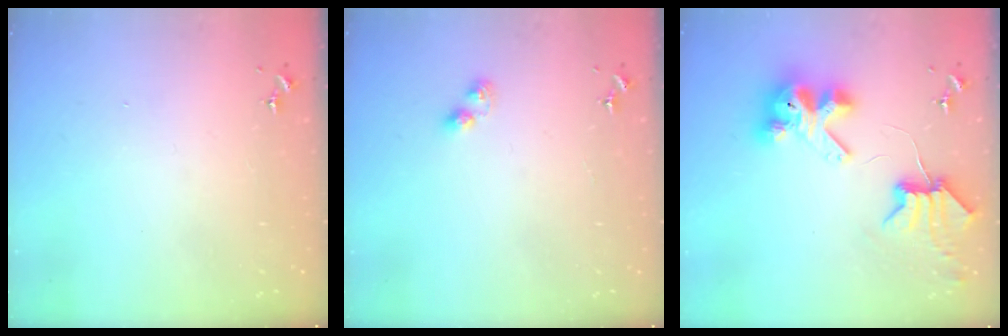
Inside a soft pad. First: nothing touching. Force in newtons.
{"total": 2.8, "press": 2.8, "slide": 0.5}
{"total": 9.1, "press": 9.1, "slide": 1.1}